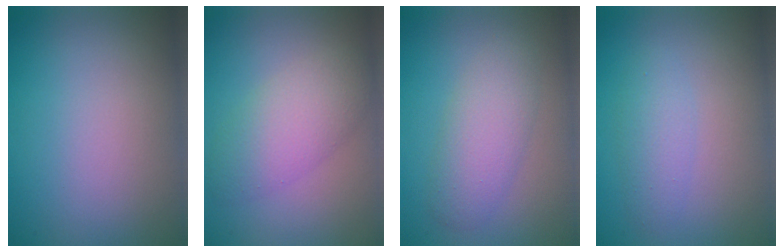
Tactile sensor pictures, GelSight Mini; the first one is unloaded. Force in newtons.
{"total": 4.1, "press": 4.1, "slide": 0.1}
{"total": 3.4, "press": 3.4, "slide": 0.2}
{"total": 1.0, "press": 1.0, "slide": 0.0}